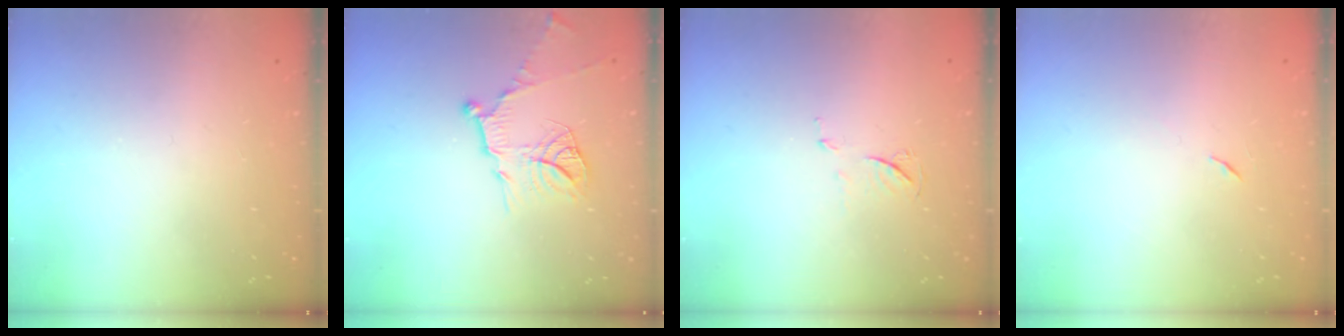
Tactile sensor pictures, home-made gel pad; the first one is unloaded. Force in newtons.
{"total": 13.4, "press": 13.3, "slide": 1.2}
{"total": 6.0, "press": 6.0, "slide": 0.7}
{"total": 5.3, "press": 4.8, "slide": 2.2}